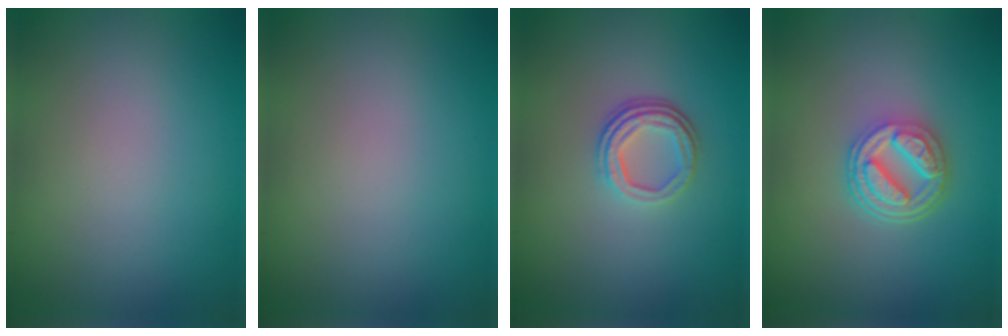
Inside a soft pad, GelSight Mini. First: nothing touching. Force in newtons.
{"total": 0.0}
{"total": 3.3, "press": 2.3, "slide": 2.4}
{"total": 5.2, "press": 3.7, "slide": 3.6}